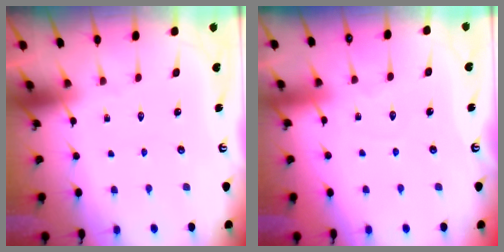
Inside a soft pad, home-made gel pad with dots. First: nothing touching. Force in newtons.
{"total": 4.3, "press": 4.3, "slide": 0.5}